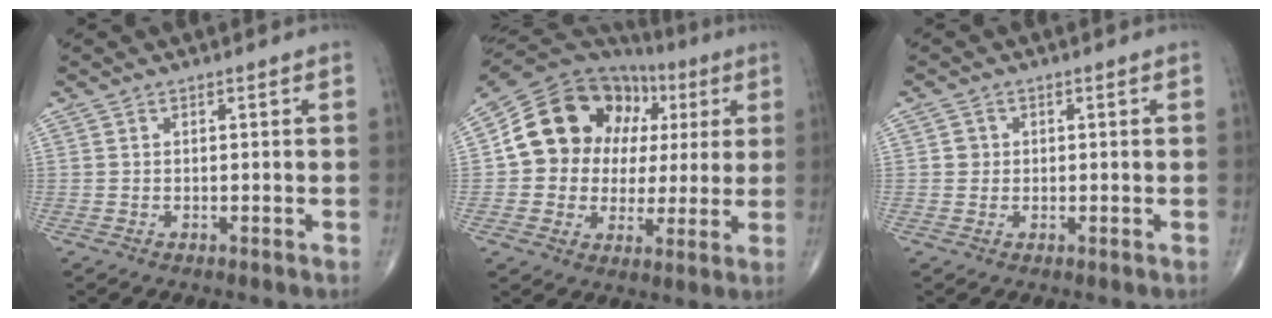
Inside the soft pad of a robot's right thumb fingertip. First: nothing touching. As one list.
[{"total": 19.9, "force": [4.4, 16.4, 10.3], "torque": [-0.117, 0.037, 0.081]}, {"total": 1.7, "force": [0.2, 1.6, 0.4], "torque": [0.002, 0.003, 0.001]}]